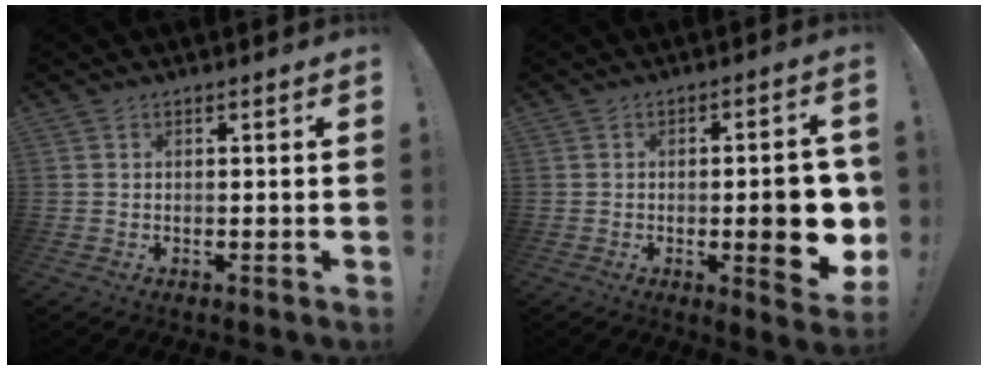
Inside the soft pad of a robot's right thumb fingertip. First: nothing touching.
{"total": 12.6, "force": [-1.9, 3.2, 12.0], "torque": [-0.146, -0.005, -0.026]}